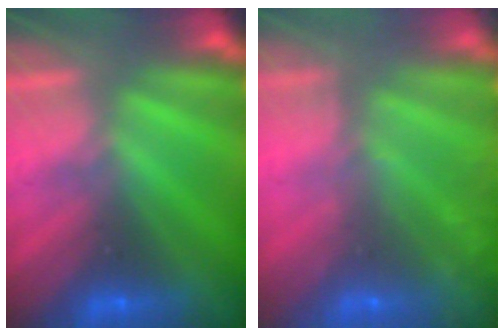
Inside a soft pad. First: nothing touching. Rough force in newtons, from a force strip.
{"total": 6.4}